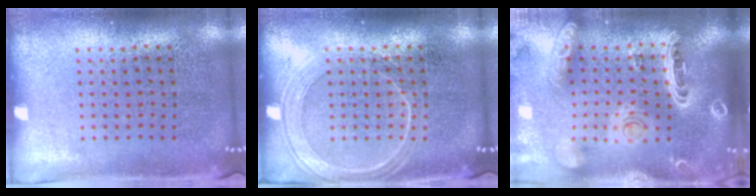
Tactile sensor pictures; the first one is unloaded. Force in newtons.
{"total": 2.2, "press": 2.1, "slide": 0.4}
{"total": 3.0, "press": 2.5, "slide": 1.6}